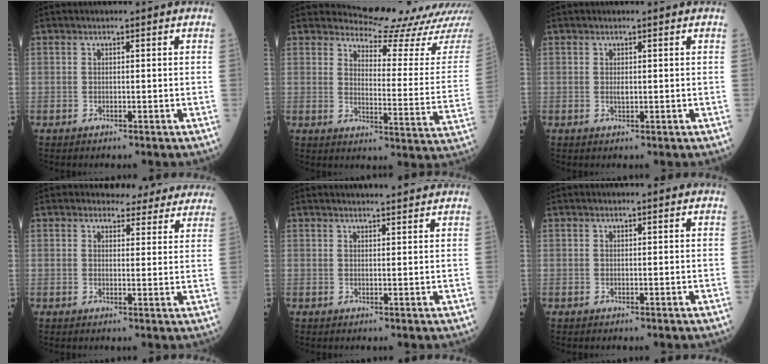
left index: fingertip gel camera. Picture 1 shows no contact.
{"total": 15.2, "force": [15.0, 0.8, 2.2], "torque": [-0.020, -0.104, 0.163]}
{"total": 0.8, "force": [0.1, 0.4, 0.7], "torque": [-0.015, -0.002, 0.002]}
{"total": 9.4, "force": [8.8, 3.2, 0.9], "torque": [0.019, -0.004, 0.079]}
{"total": 7.5, "force": [7.2, 0.1, 2.1], "torque": [-0.023, 0.021, 0.077]}
{"total": 0.8, "force": [0.8, -0.1, 0.2], "torque": [-0.008, -0.001, 0.008]}